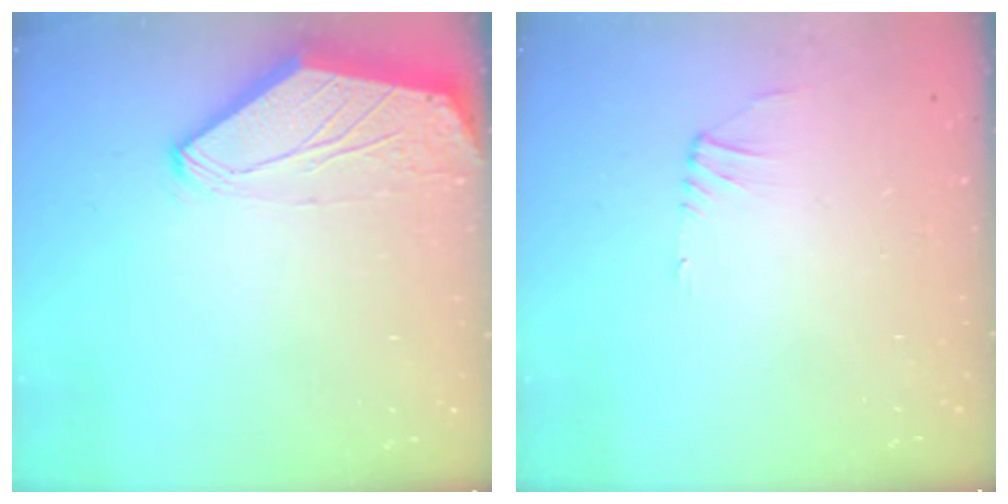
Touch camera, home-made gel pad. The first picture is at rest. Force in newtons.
{"total": 0.5, "press": 0.4, "slide": 0.4}